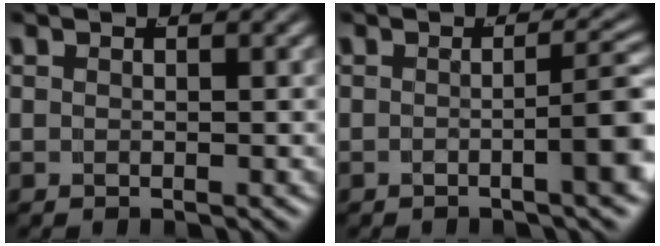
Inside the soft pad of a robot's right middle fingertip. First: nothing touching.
{"total": 4.1, "force": [-1.1, 0.5, 3.9], "torque": [-0.043, 0.004, -0.019]}